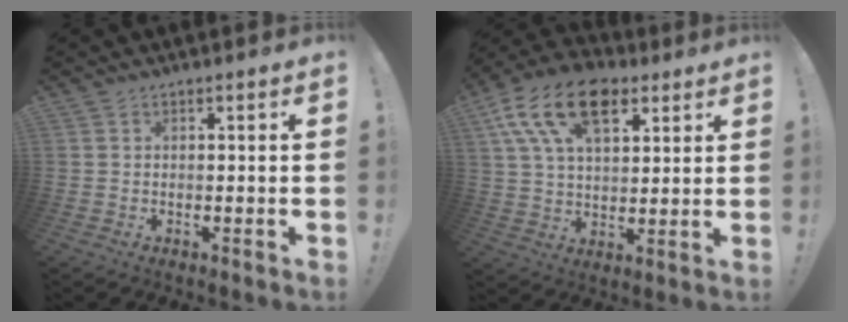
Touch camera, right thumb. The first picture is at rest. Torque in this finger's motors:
{"motor_torque": [0.96, 1.19, 1.24, 0.75, 0.19]}